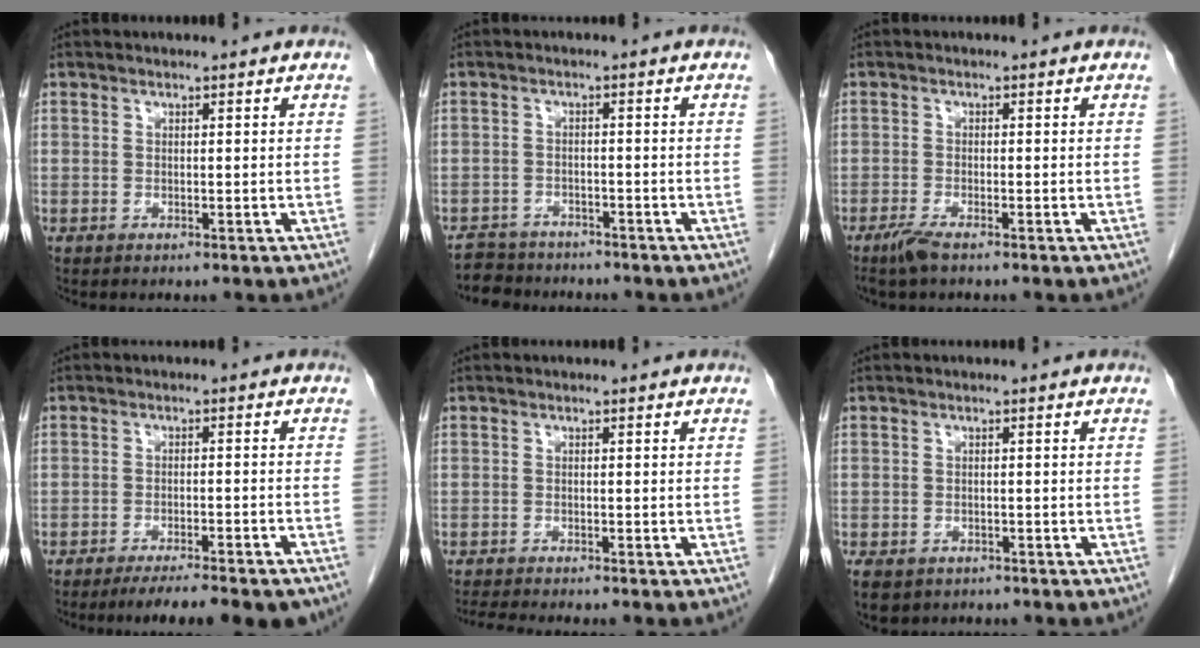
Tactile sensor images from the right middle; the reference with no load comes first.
{"total": 4.9, "force": [-4.6, 1.9, -0.2], "torque": [0.006, -0.006, -0.075]}
{"total": 2.4, "force": [-1.8, 0.2, 1.6], "torque": [-0.039, -0.005, -0.038]}
{"total": 10.5, "force": [-8.9, 0.9, 5.6], "torque": [-0.066, -0.012, -0.123]}
{"total": 2.8, "force": [-2.6, -0.8, 0.8], "torque": [-0.023, -0.016, -0.048]}
{"total": 6.0, "force": [-4.0, 3.9, 2.3], "torque": [-0.045, -0.006, -0.054]}